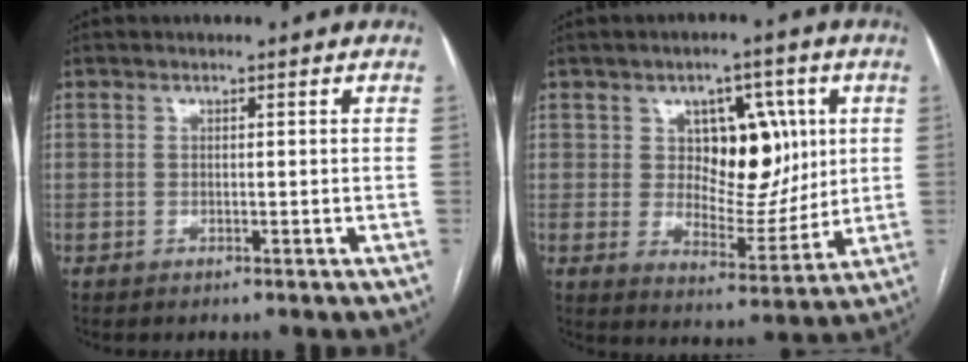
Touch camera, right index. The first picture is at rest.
{"total": 11.0, "force": [2.7, 6.3, 8.5], "torque": [-0.119, 0.013, 0.050]}